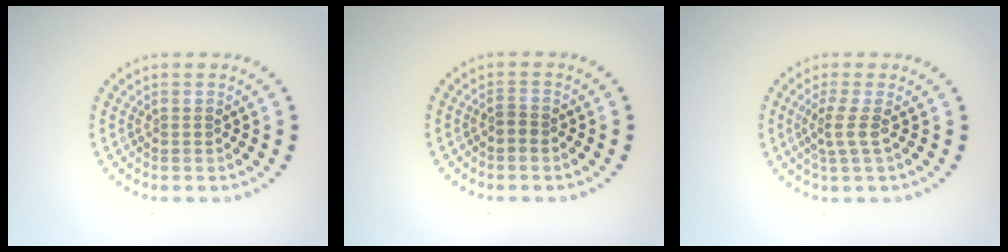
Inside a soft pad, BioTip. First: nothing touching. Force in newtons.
{"total": 0.8, "press": 0.6, "slide": 0.6}
{"total": 1.9, "press": 1.4, "slide": 1.3}